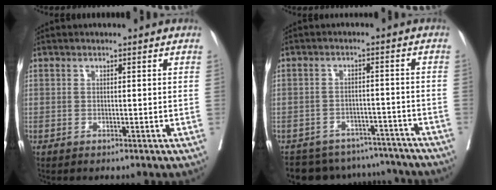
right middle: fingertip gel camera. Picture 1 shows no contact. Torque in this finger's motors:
{"motor_torque": [0.61, -0.88, 0.06, 0.02]}